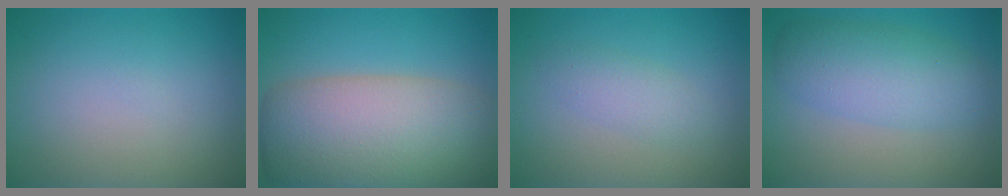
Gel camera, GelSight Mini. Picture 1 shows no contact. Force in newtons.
{"total": 11.8, "press": 11.8, "slide": 0.8}
{"total": 2.0, "press": 2.0, "slide": 0.2}
{"total": 5.2, "press": 5.2, "slide": 0.2}